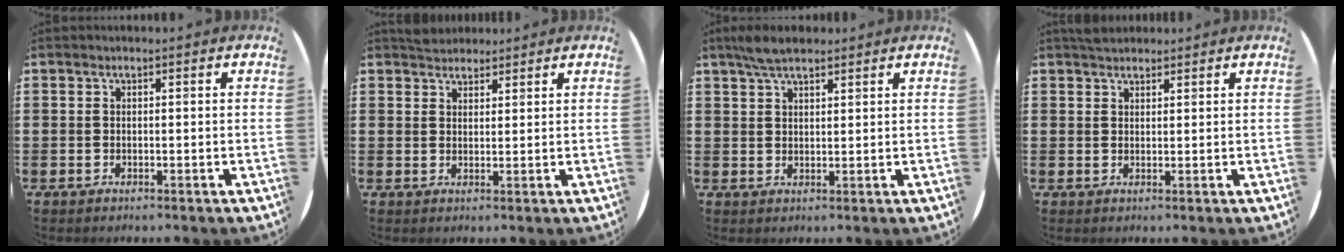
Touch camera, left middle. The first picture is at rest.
{"total": 2.5, "force": [2.3, 0.9, 0.0], "torque": [0.004, 0.003, 0.044]}
{"total": 4.3, "force": [3.4, 1.3, 2.3], "torque": [-0.051, 0.005, 0.062]}
{"total": 1.9, "force": [1.8, 0.7, 0.3], "torque": [0.000, 0.002, 0.033]}